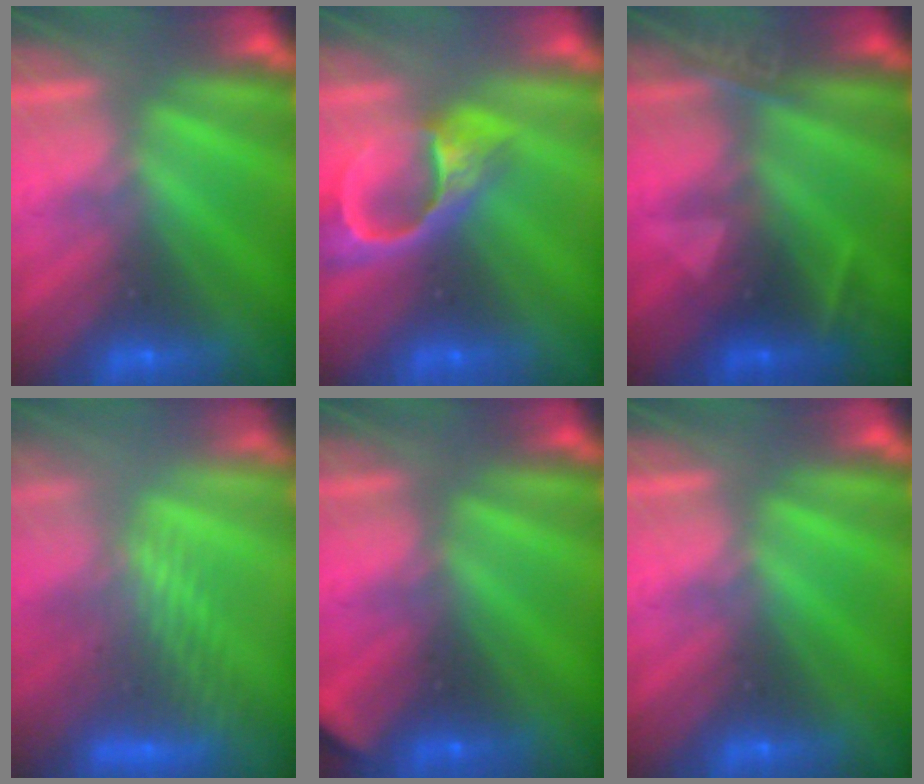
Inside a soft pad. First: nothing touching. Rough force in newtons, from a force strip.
{"total": 5.1}
{"total": 2.5}
{"total": 7.4}
{"total": 2.1}
{"total": 0.0}